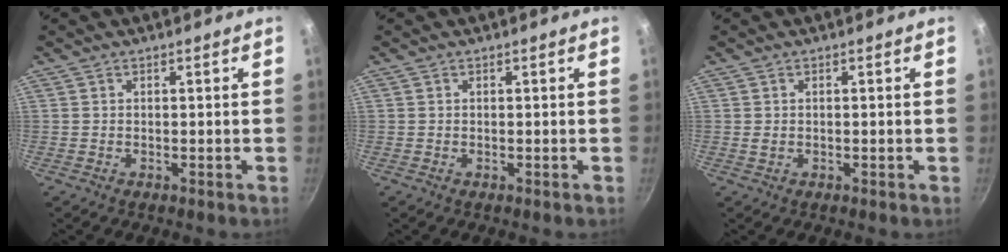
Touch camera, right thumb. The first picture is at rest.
{"total": 0.0}
{"total": 0.5, "force": [0.0, 0.3, 0.4], "torque": [-0.009, 0.002, 0.003]}